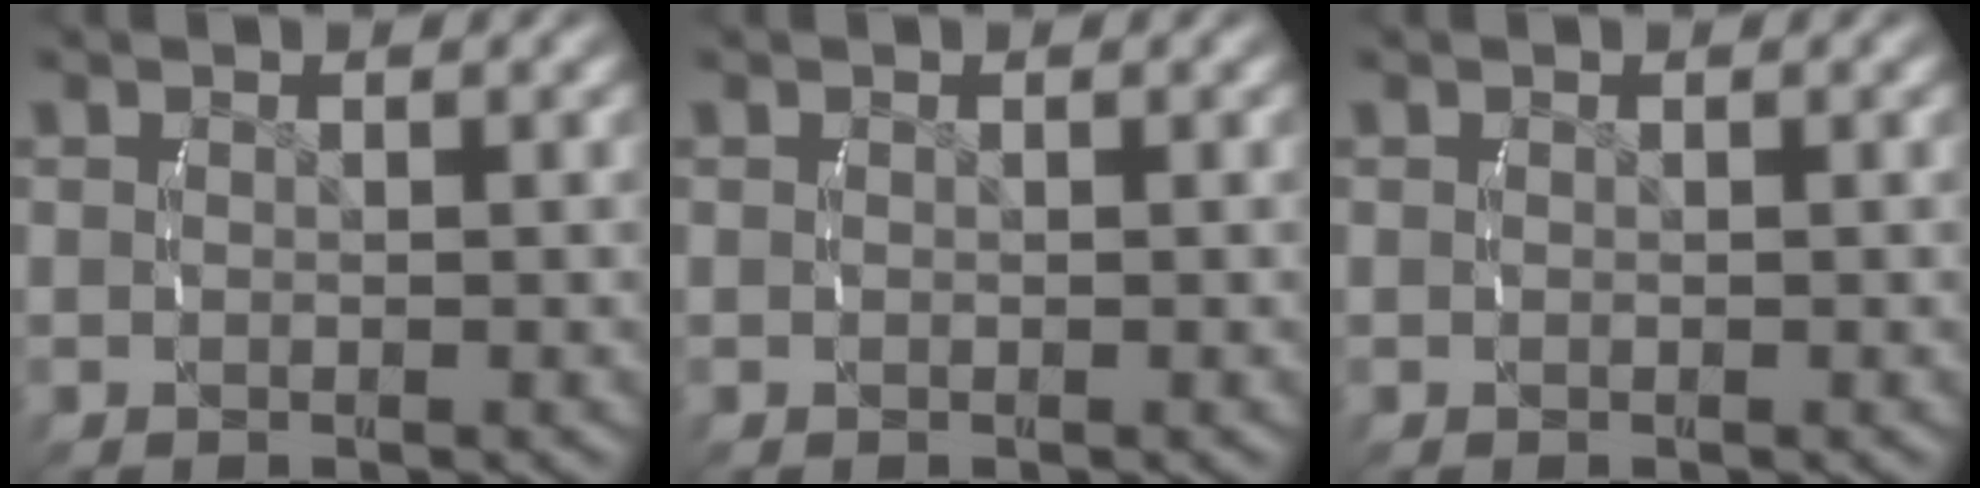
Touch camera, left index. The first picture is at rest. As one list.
[{"total": 0.0}, {"total": 0.0}]